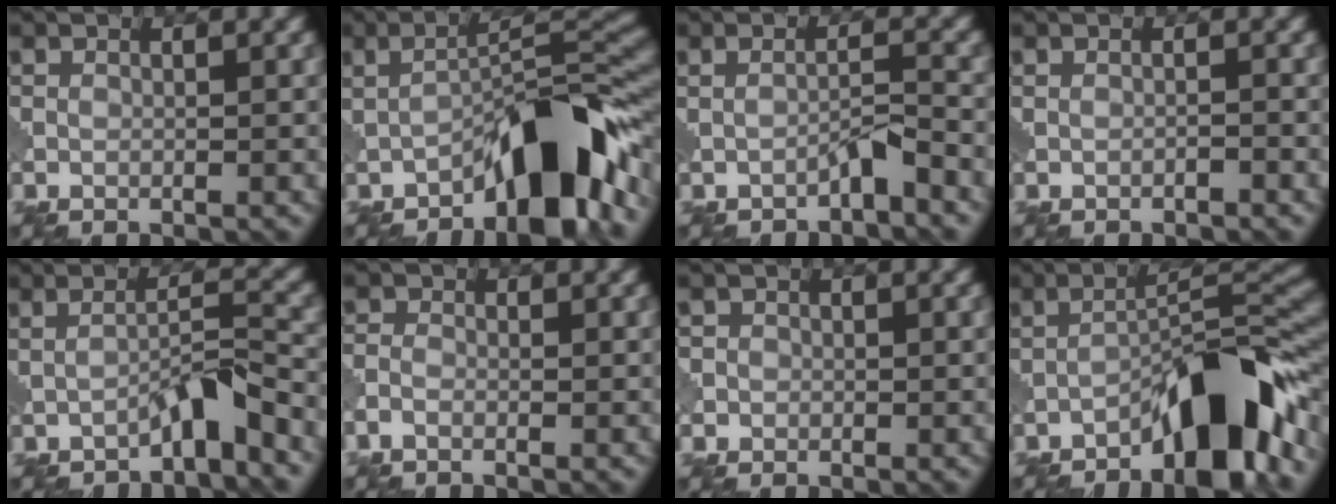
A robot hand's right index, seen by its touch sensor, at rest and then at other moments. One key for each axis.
{"total": 8.8, "fx": -4.5, "fy": 2.3, "fz": 7.2, "tx": -0.097, "ty": 0.021, "tz": -0.078}
{"total": 1.7, "fx": -1.1, "fy": 0.1, "fz": 1.4, "tx": -0.025, "ty": 0.006, "tz": -0.025}
{"total": 0.6, "fx": -0.4, "fy": 0.1, "fz": 0.4, "tx": -0.008, "ty": -0.001, "tz": -0.011}
{"total": 2.9, "fx": -1.7, "fy": 0.2, "fz": 2.4, "tx": -0.037, "ty": 0.015, "tz": -0.036}
{"total": 1.2, "fx": -0.8, "fy": 0.7, "fz": 0.7, "tx": -0.016, "ty": -0.001, "tz": -0.021}
{"total": 1.5, "fx": 0.0, "fy": 1.5, "fz": 0.1, "tx": 0.012, "ty": 0.002, "tz": -0.007}
{"total": 8.9, "fx": -5.6, "fy": 2.0, "fz": 6.7, "tx": -0.092, "ty": 0.027, "tz": -0.096}